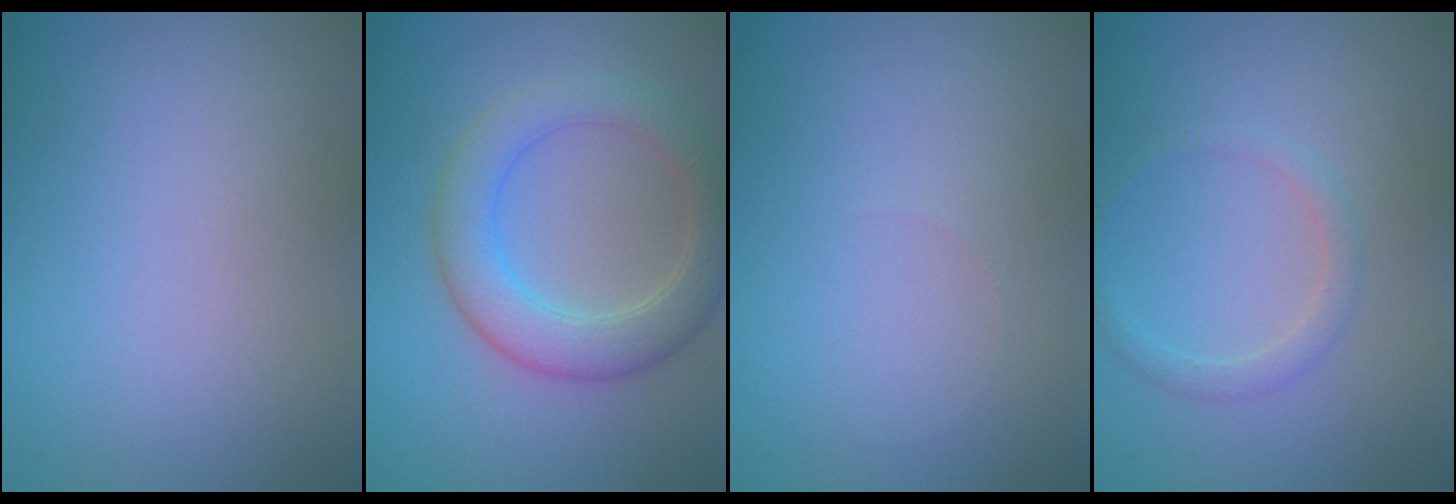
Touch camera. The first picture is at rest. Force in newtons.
{"total": 4.9, "press": 4.9, "slide": 0.0}
{"total": 0.0}
{"total": 1.5, "press": 1.5, "slide": 0.2}